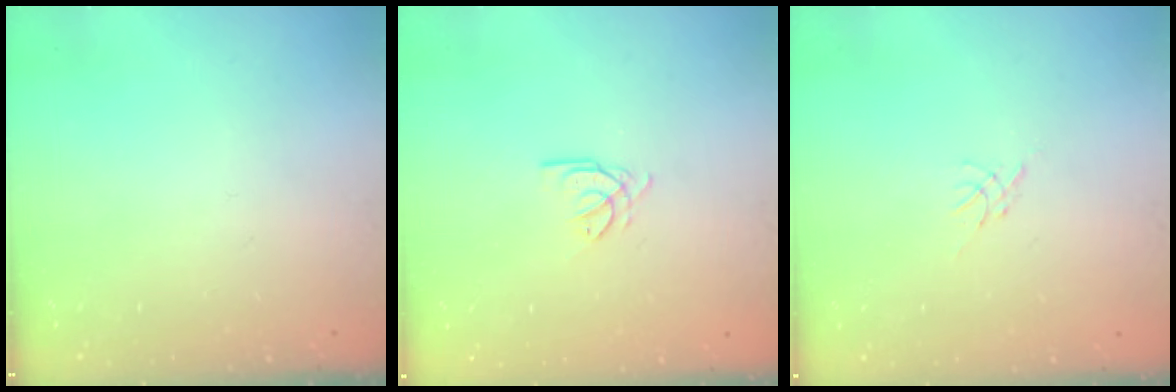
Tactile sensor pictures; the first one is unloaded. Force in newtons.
{"total": 2.6, "press": 2.6, "slide": 0.1}
{"total": 0.0}